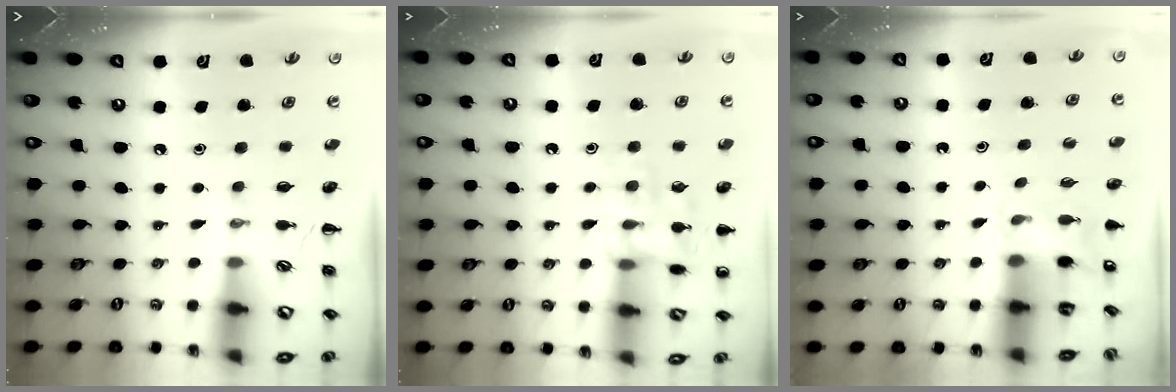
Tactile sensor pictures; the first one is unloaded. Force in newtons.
{"total": 11.3, "press": 11.2, "slide": 1.0}
{"total": 2.5, "press": 2.4, "slide": 0.9}